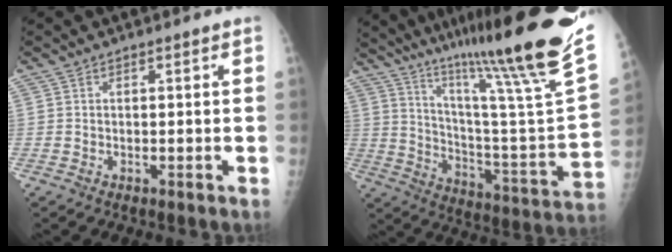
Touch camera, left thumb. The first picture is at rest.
{"total": 34.7, "force": [24.4, 2.5, 24.5], "torque": [-0.338, -0.122, 0.362]}